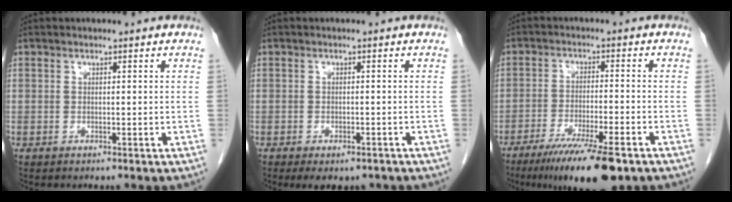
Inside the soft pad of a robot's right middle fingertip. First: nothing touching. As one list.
[{"total": 5.2, "force": [-3.9, 2.5, 2.4], "torque": [-0.026, -0.003, -0.050]}, {"total": 12.5, "force": [-8.6, 1.5, 9.0], "torque": [-0.147, -0.029, -0.136]}]